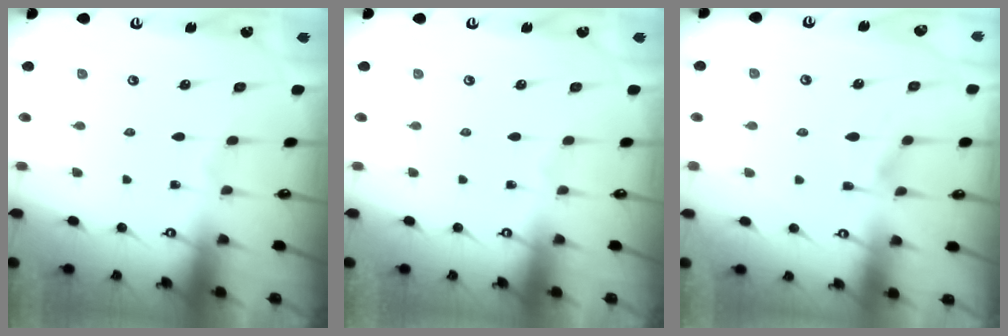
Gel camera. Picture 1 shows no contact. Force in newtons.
{"total": 0.0}
{"total": 1.6, "press": 1.3, "slide": 1.0}